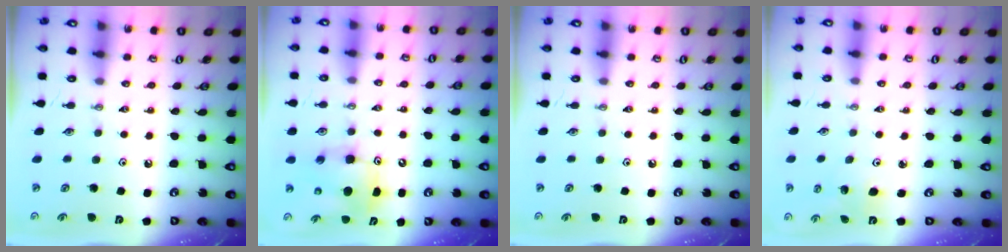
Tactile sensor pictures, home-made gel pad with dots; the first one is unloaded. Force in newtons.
{"total": 8.3, "press": 8.1, "slide": 1.9}
{"total": 0.0}
{"total": 3.2, "press": 3.0, "slide": 1.2}